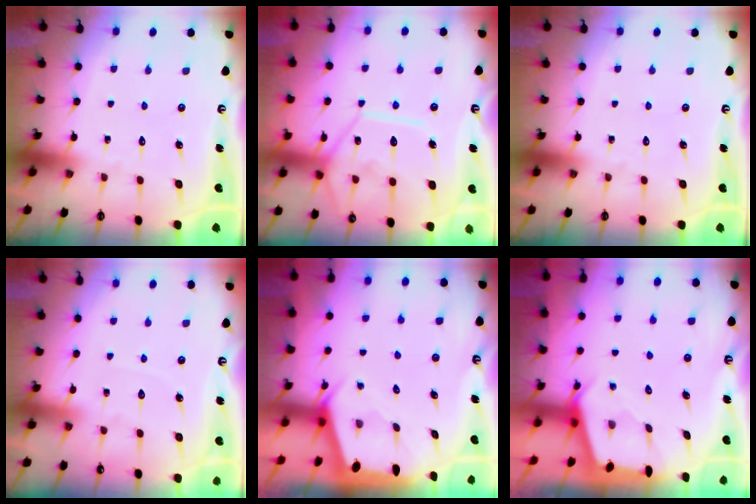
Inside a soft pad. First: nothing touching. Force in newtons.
{"total": 14.2, "press": 14.2, "slide": 1.3}
{"total": 0.0}
{"total": 2.7, "press": 2.6, "slide": 0.4}
{"total": 1.9, "press": 1.9, "slide": 0.3}
{"total": 2.5, "press": 2.5, "slide": 0.2}